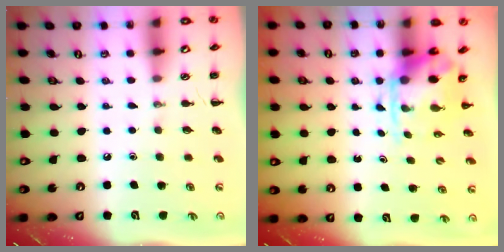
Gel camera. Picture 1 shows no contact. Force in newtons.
{"total": 3.7, "press": 3.6, "slide": 0.9}